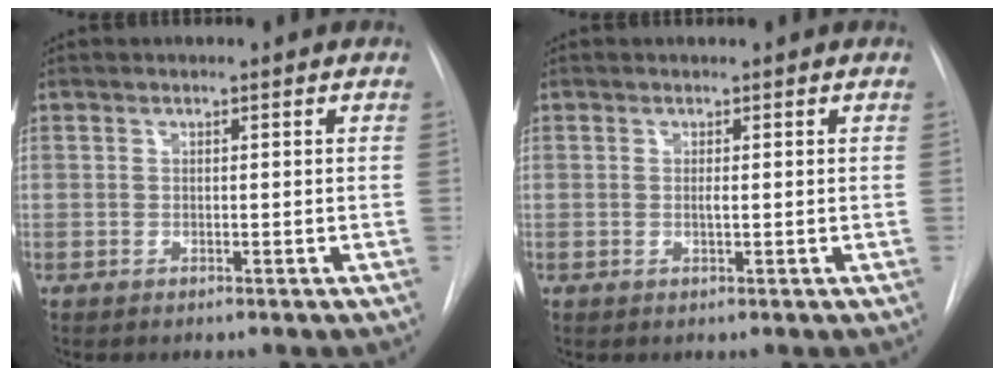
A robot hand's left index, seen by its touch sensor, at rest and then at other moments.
{"total": 0.8, "force": [-0.6, 0.0, 0.5], "torque": [-0.013, -0.003, -0.008]}